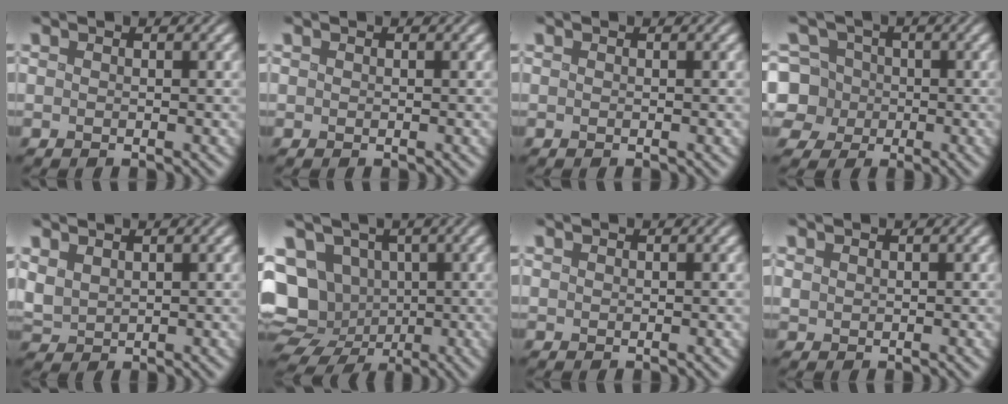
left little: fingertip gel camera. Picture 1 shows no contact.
{"total": 0.0}
{"total": 0.0}
{"total": 7.8, "force": [-1.7, 7.0, 2.9], "torque": [-0.065, 0.019, -0.065]}
{"total": 2.3, "force": [1.2, 1.5, 1.2], "torque": [-0.041, 0.001, 0.028]}
{"total": 14.6, "force": [-3.0, 13.2, 5.6], "torque": [-0.128, -0.014, -0.063]}
{"total": 0.0}
{"total": 0.6, "force": [0.4, 0.4, 0.1], "torque": [-0.007, -0.001, 0.012]}